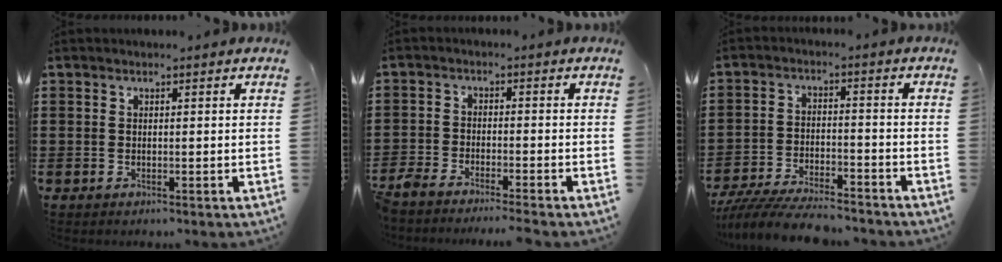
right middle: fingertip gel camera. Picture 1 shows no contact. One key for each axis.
{"total": 3.4, "fx": -3.3, "fy": -0.1, "fz": 0.6, "tx": -0.035, "ty": -0.010, "tz": -0.076}
{"total": 7.1, "fx": -6.7, "fy": 0.8, "fz": 2.0, "tx": -0.037, "ty": 0.004, "tz": -0.129}